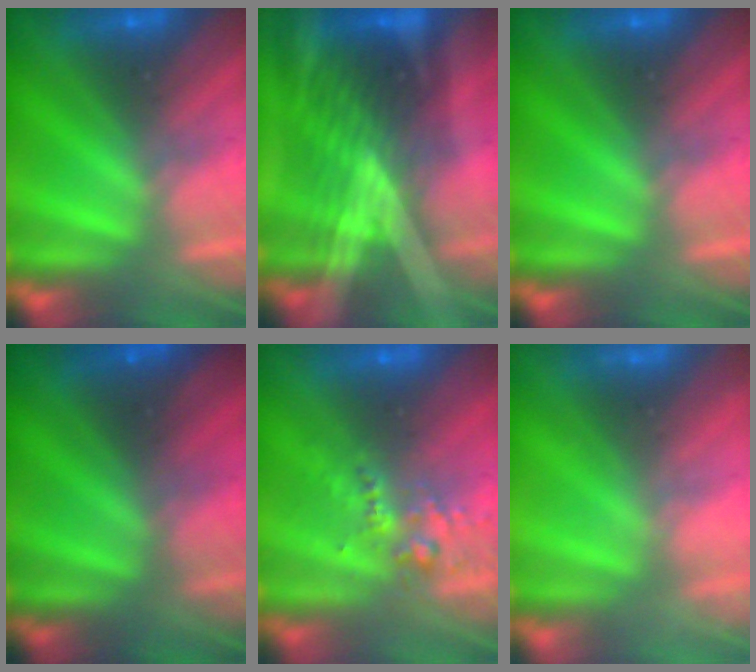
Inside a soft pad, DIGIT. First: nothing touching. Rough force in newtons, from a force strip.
{"total": 2.9}
{"total": 0.0}
{"total": 1.4}
{"total": 2.6}
{"total": 2.3}